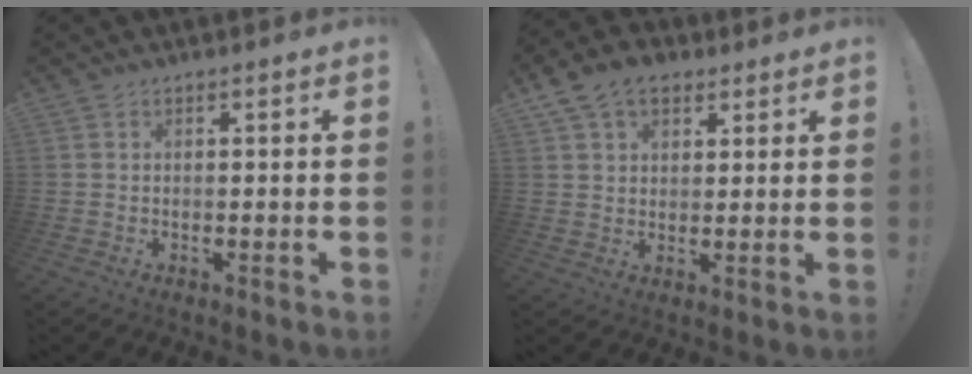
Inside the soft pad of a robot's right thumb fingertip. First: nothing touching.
{"total": 9.8, "force": [5.4, 6.8, 4.7], "torque": [-0.080, -0.013, 0.104]}